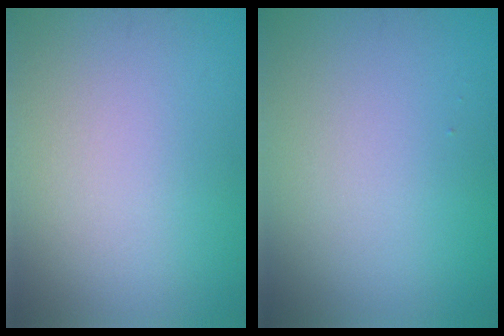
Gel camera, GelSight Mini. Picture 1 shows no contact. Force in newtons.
{"total": 0.0}